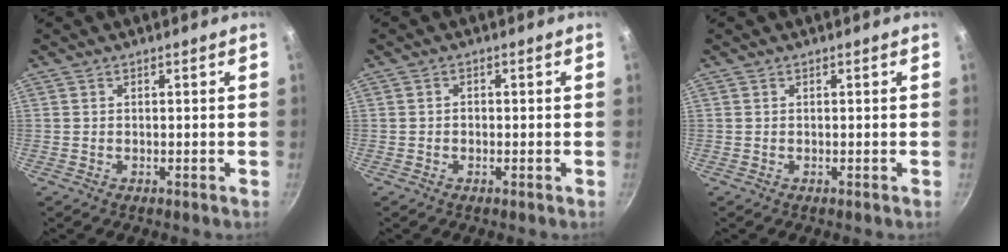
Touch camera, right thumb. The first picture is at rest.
{"total": 1.0, "force": [-0.2, 0.9, 0.5], "torque": [-0.008, 0.004, -0.003]}
{"total": 0.0}